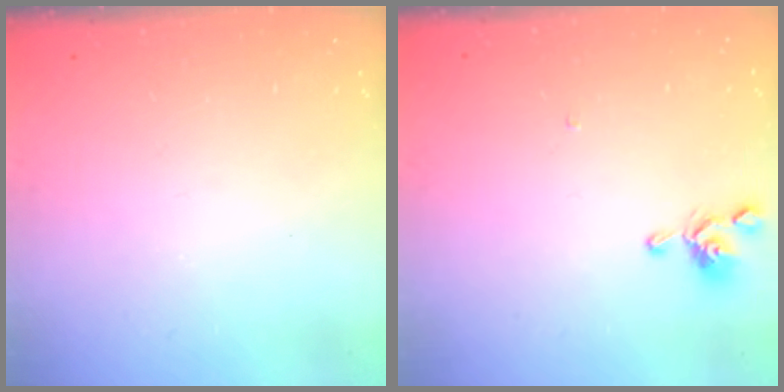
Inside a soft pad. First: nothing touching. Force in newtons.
{"total": 0.8, "press": 0.6, "slide": 0.5}